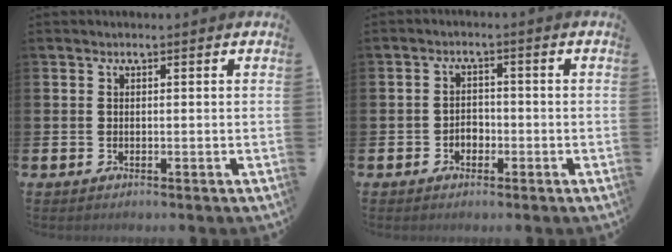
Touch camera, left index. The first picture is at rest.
{"total": 2.1, "force": [-1.1, 1.6, 0.7], "torque": [-0.016, 0.004, -0.026]}